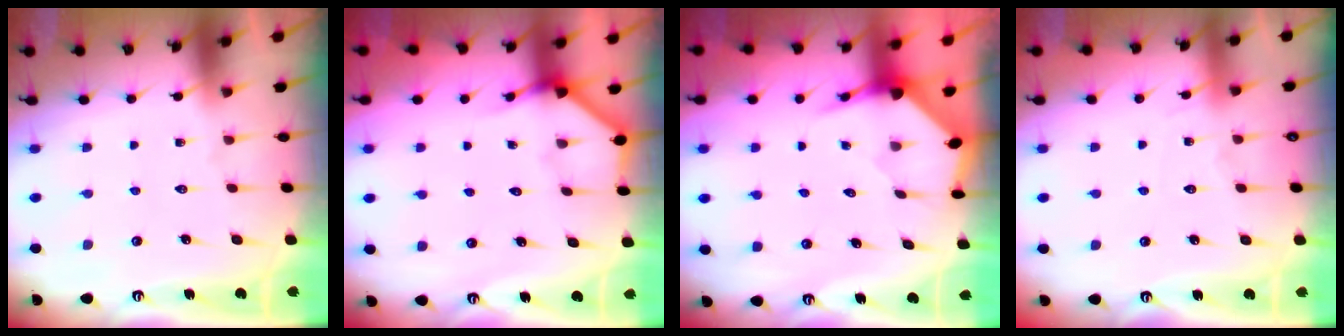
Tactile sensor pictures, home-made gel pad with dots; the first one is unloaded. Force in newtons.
{"total": 3.1, "press": 3.1, "slide": 0.2}
{"total": 3.6, "press": 3.6, "slide": 0.4}
{"total": 5.8, "press": 5.7, "slide": 0.7}